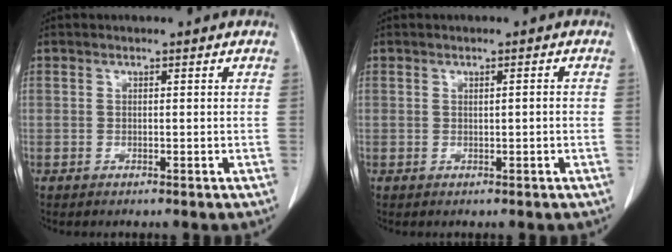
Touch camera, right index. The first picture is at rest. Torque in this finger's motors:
{"motor_torque": [-0.02, -0.07, 0.02, -0.01]}